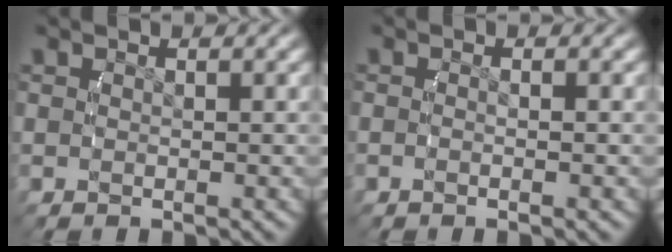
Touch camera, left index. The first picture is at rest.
{"total": 1.1, "force": [-0.6, 0.4, 0.8], "torque": [-0.019, 0.007, -0.015]}